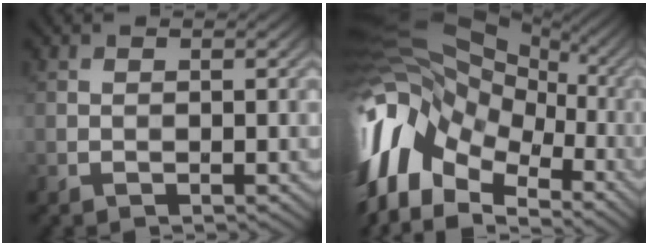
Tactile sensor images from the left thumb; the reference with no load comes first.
{"total": 18.1, "force": [-3.7, 12.1, 12.8], "torque": [-0.287, -0.005, -0.054]}